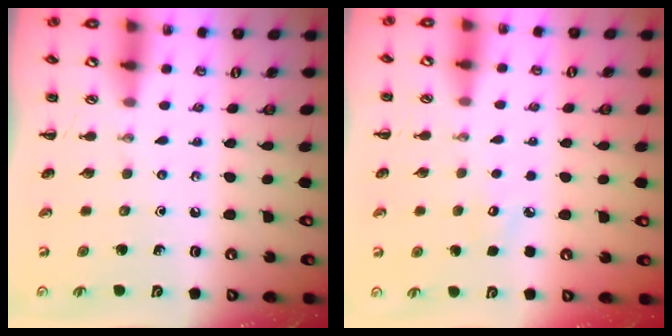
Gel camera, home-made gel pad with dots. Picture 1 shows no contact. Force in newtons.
{"total": 4.3, "press": 4.2, "slide": 1.3}